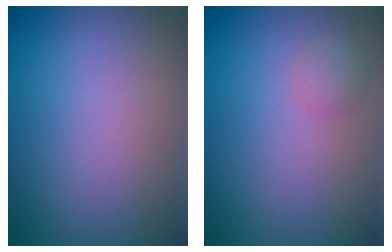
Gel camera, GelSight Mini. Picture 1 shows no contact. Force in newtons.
{"total": 1.5, "press": 1.5, "slide": 0.1}